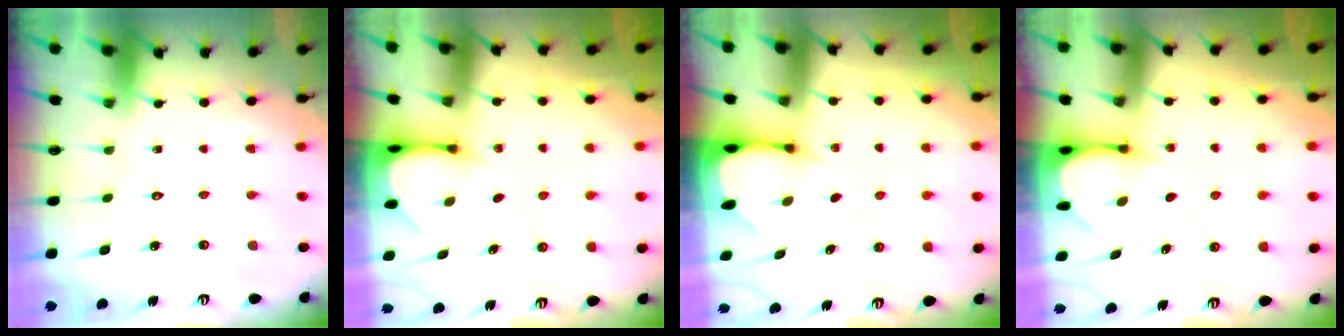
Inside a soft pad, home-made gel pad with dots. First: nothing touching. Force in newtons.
{"total": 3.2, "press": 3.2, "slide": 0.3}
{"total": 2.1, "press": 2.1, "slide": 0.1}
{"total": 3.8, "press": 3.8, "slide": 0.3}